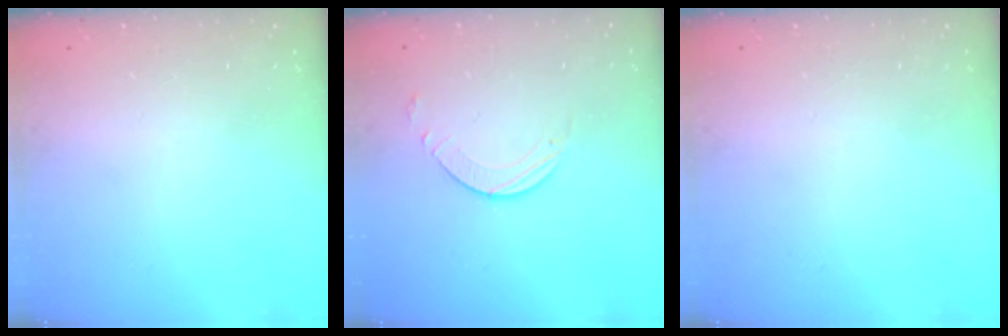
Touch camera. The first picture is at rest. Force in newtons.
{"total": 3.9, "press": 3.8, "slide": 0.5}
{"total": 0.0}